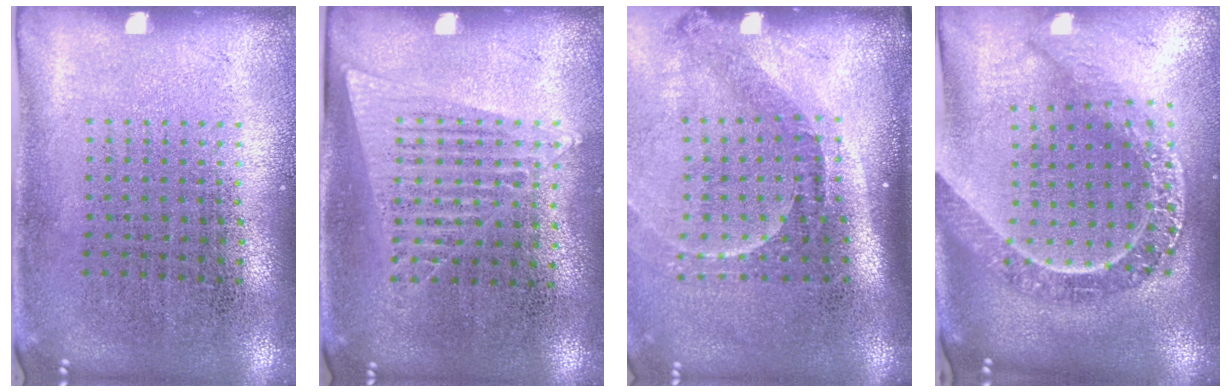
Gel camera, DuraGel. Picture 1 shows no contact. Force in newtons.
{"total": 1.3, "press": 1.2, "slide": 0.6}
{"total": 2.2, "press": 1.5, "slide": 1.6}
{"total": 2.5, "press": 2.0, "slide": 1.4}